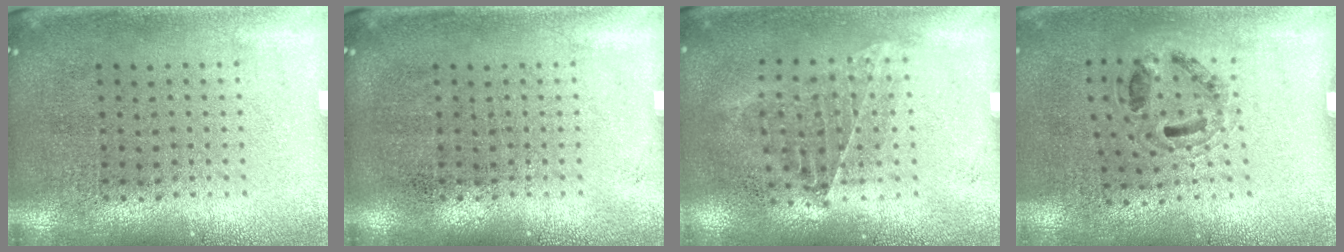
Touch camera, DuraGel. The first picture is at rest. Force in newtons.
{"total": 0.0}
{"total": 0.9, "press": 0.8, "slide": 0.4}
{"total": 1.0, "press": 0.8, "slide": 0.6}